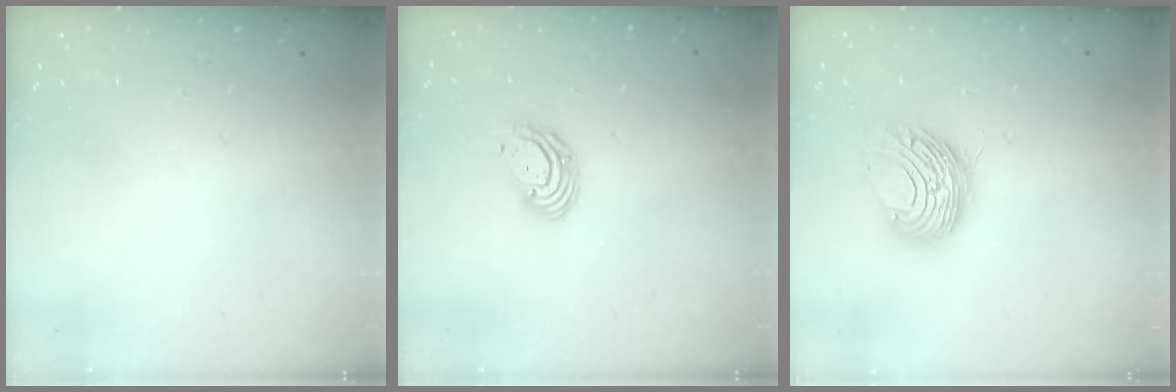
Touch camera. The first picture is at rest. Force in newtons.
{"total": 6.4, "press": 6.3, "slide": 1.2}
{"total": 10.6, "press": 10.6, "slide": 0.5}